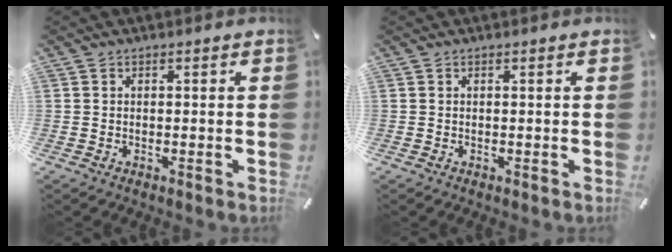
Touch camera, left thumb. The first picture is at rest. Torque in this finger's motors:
{"motor_torque": [0.00, 0.00, 0.00, 0.00, 0.00]}